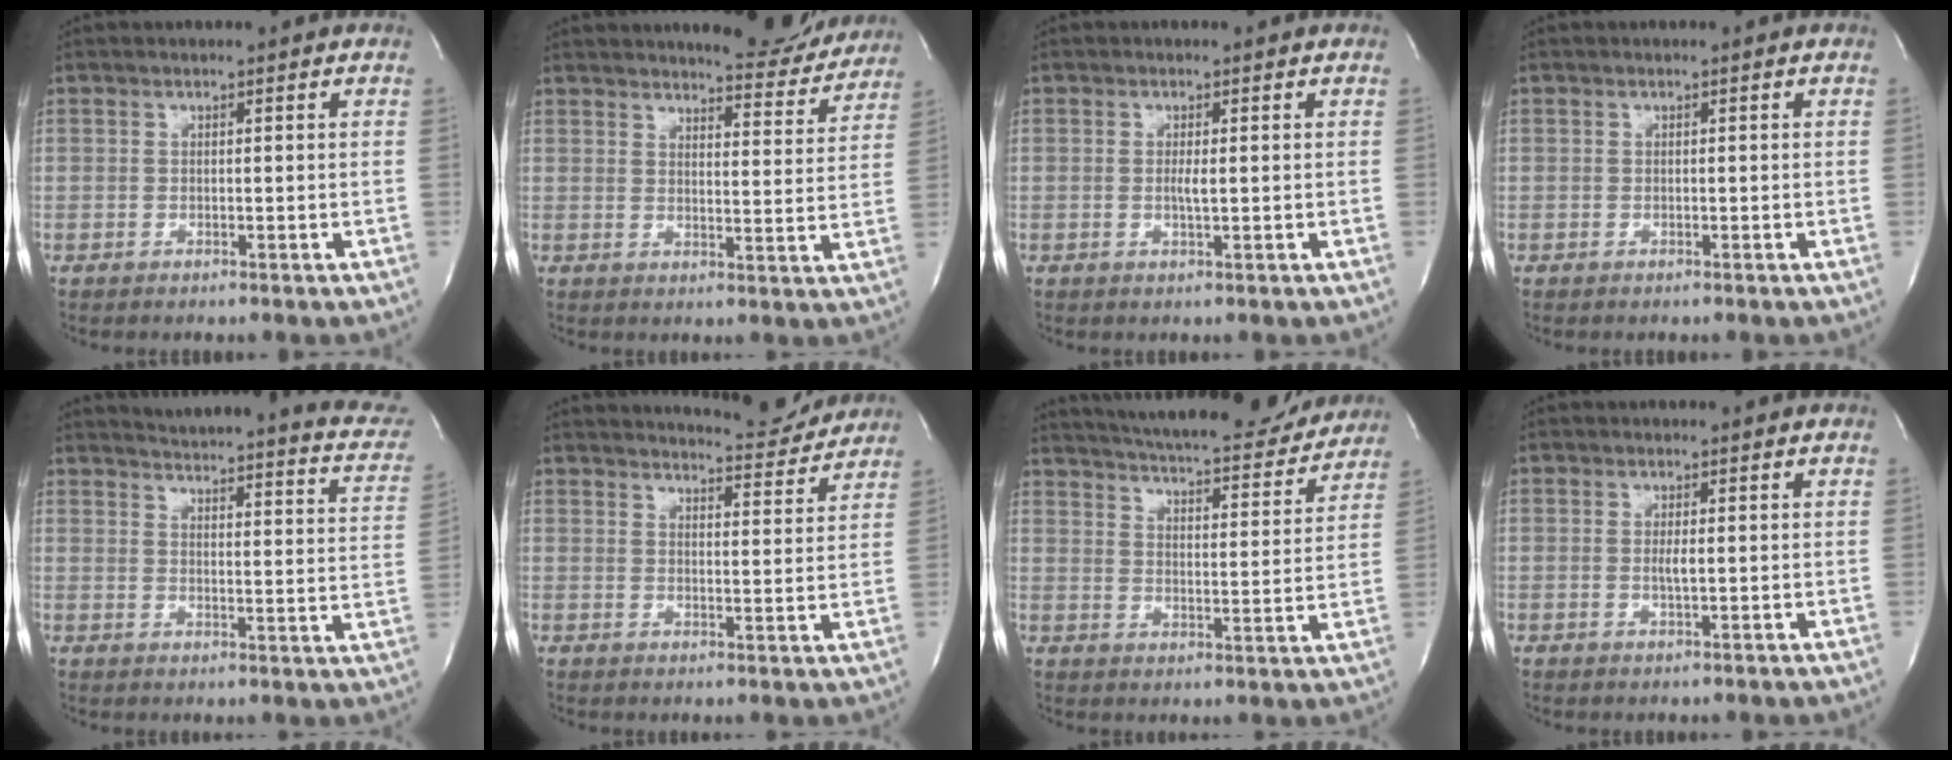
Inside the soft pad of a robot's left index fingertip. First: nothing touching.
{"total": 10.0, "force": [9.6, 1.6, 1.9], "torque": [-0.014, -0.028, 0.114]}
{"total": 1.3, "force": [-0.2, 0.0, 1.3], "torque": [-0.031, -0.006, -0.003]}
{"total": 0.0}
{"total": 21.7, "force": [19.5, 3.4, 8.8], "torque": [-0.113, -0.062, 0.211]}
{"total": 8.7, "force": [8.7, 0.7, 0.8], "torque": [-0.010, -0.018, 0.106]}
{"total": 20.4, "force": [18.7, 3.9, 7.1], "torque": [-0.115, -0.016, 0.248]}
{"total": 1.3, "force": [-0.1, 0.1, 1.3], "torque": [-0.031, -0.006, -0.002]}